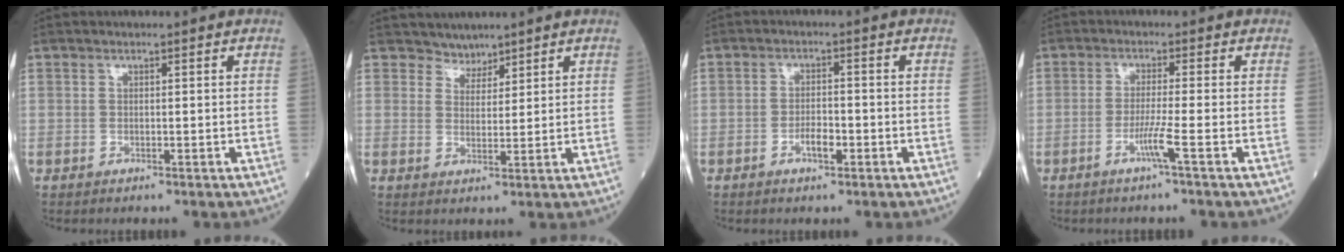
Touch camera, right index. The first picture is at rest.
{"total": 2.5, "force": [2.3, 1.0, -0.4], "torque": [0.013, -0.001, 0.038]}
{"total": 2.9, "force": [-1.4, 1.0, 2.4], "torque": [-0.042, 0.004, -0.024]}
{"total": 3.4, "force": [-1.7, -1.1, 2.7], "torque": [-0.059, -0.007, -0.038]}